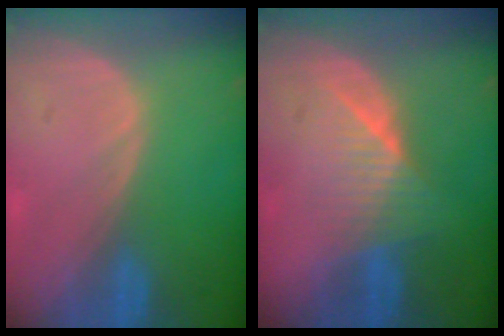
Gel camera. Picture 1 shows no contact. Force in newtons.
{"total": 6.3, "press": 5.9, "slide": 2.3}